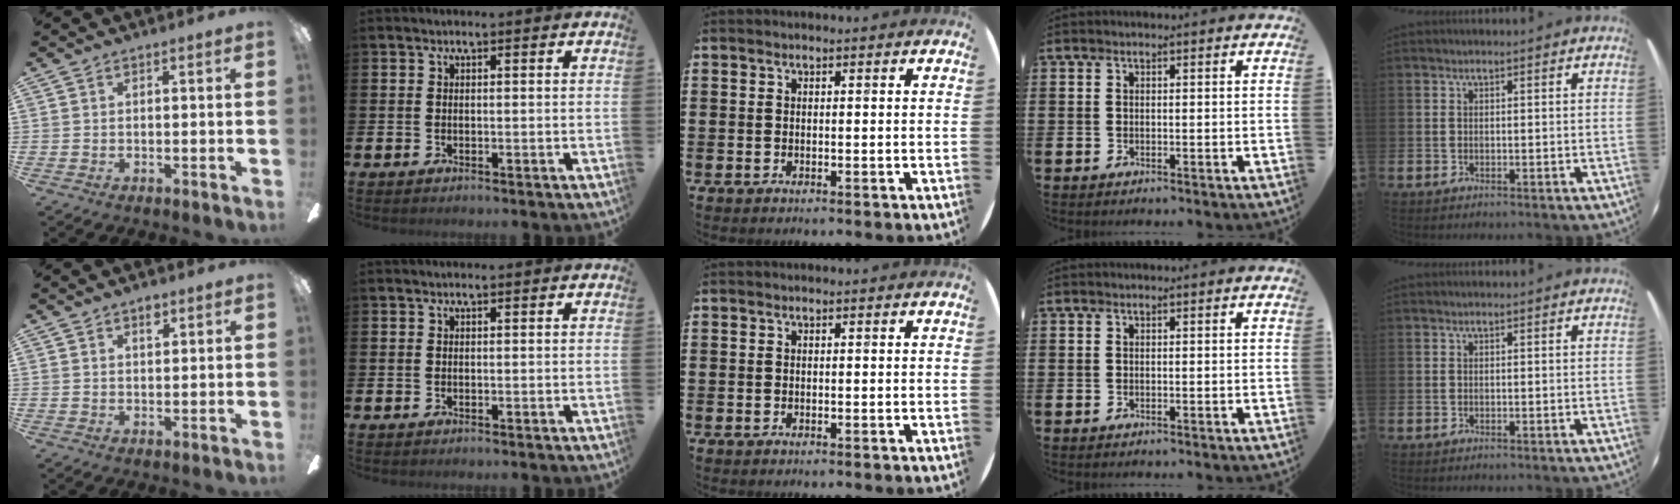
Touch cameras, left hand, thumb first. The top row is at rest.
{"thumb": {"total": 2.8, "force": [2.0, 1.4, 1.4], "torque": [-0.014, -0.004, 0.032]}}